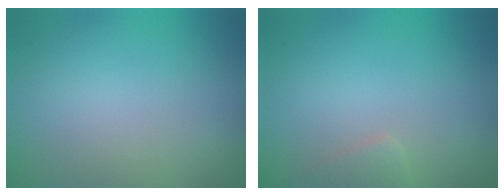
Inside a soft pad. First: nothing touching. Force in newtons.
{"total": 1.3, "press": 1.3, "slide": 0.1}